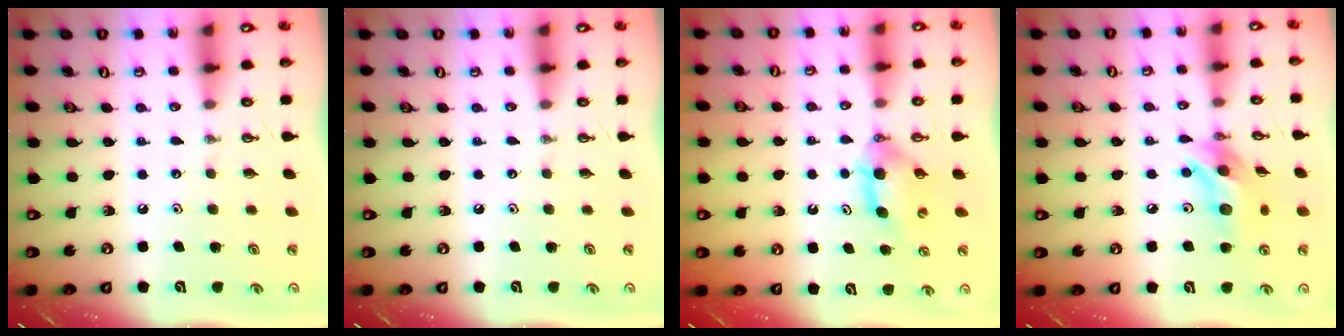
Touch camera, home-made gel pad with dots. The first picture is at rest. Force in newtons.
{"total": 0.0}
{"total": 4.4, "press": 4.3, "slide": 1.1}
{"total": 12.6, "press": 12.6, "slide": 0.8}